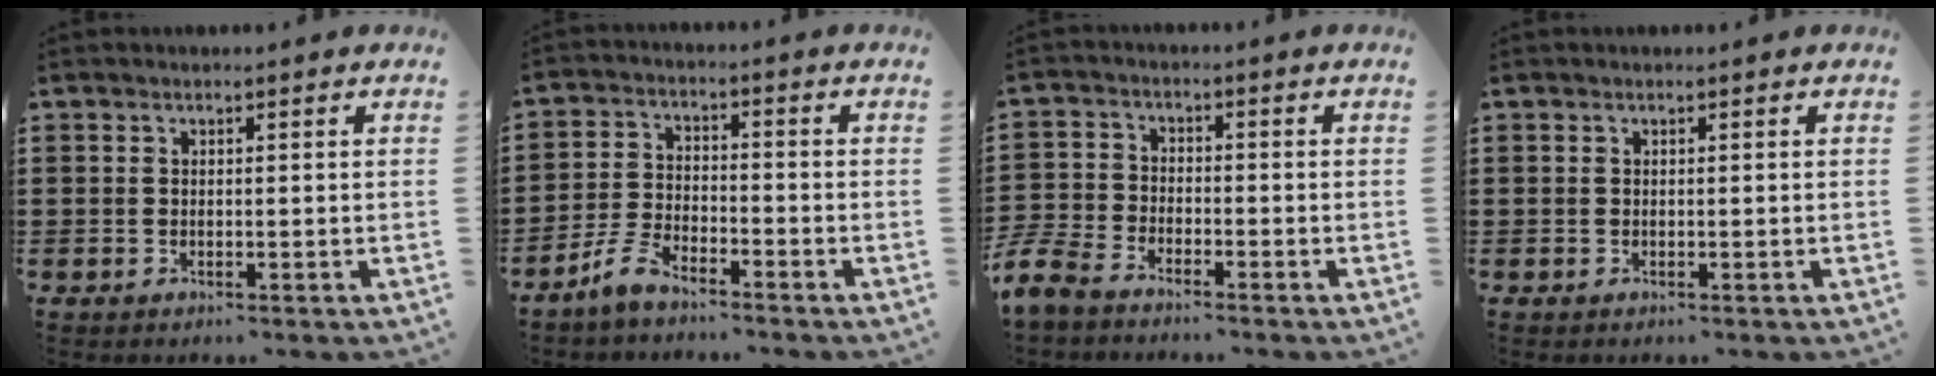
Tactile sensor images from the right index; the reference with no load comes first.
{"total": 4.6, "force": [-4.0, 0.8, 2.1], "torque": [-0.063, 0.001, -0.086]}
{"total": 4.9, "force": [-4.7, 0.8, 1.2], "torque": [-0.063, -0.011, -0.104]}
{"total": 0.0}